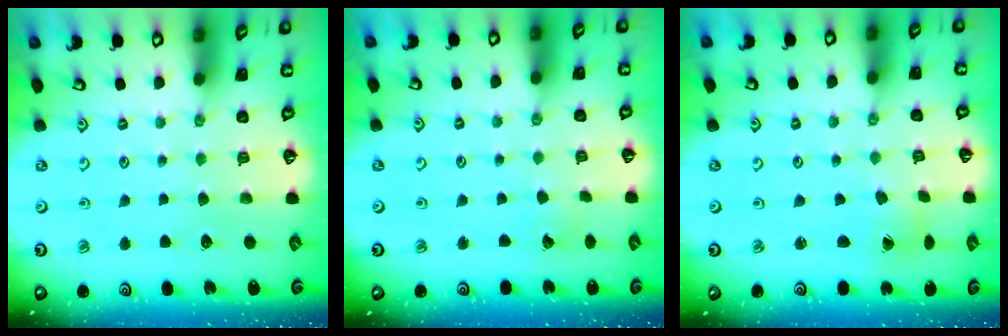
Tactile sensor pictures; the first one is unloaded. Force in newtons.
{"total": 2.7, "press": 2.7, "slide": 0.3}
{"total": 0.6, "press": 0.6, "slide": 0.2}